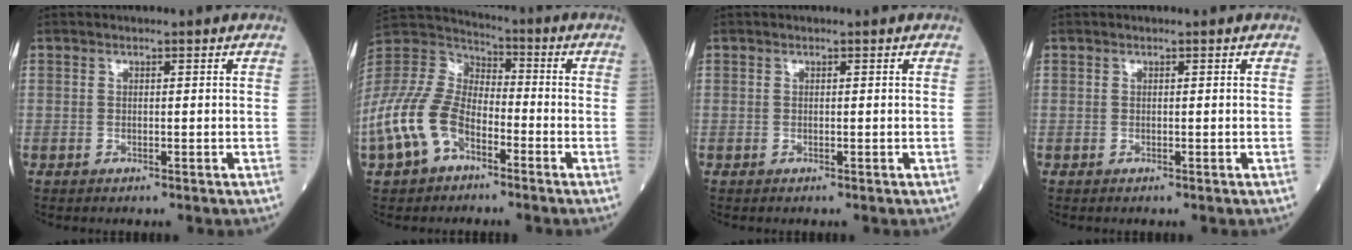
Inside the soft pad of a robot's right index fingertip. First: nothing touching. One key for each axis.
{"total": 14.6, "fx": -6.8, "fy": 8.5, "fz": 9.8, "tx": -0.236, "ty": 0.013, "tz": -0.137}
{"total": 0.0}
{"total": 0.0}